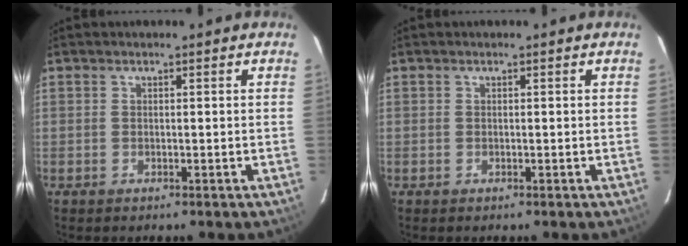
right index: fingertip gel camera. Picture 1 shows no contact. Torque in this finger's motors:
{"motor_torque": [-0.06, -0.06, 0.03, 0.01]}